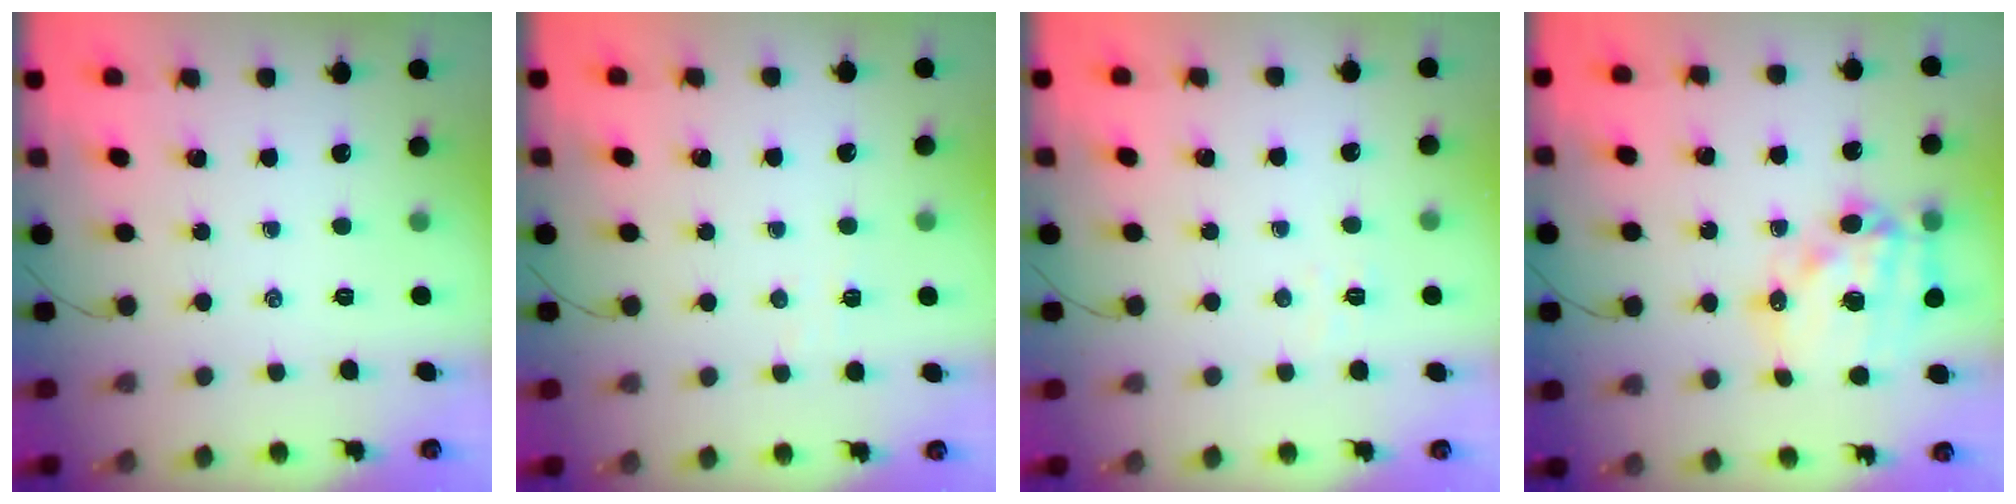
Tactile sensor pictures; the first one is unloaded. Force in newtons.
{"total": 2.7, "press": 2.6, "slide": 0.8}
{"total": 3.6, "press": 3.5, "slide": 1.0}
{"total": 16.6, "press": 16.1, "slide": 3.7}